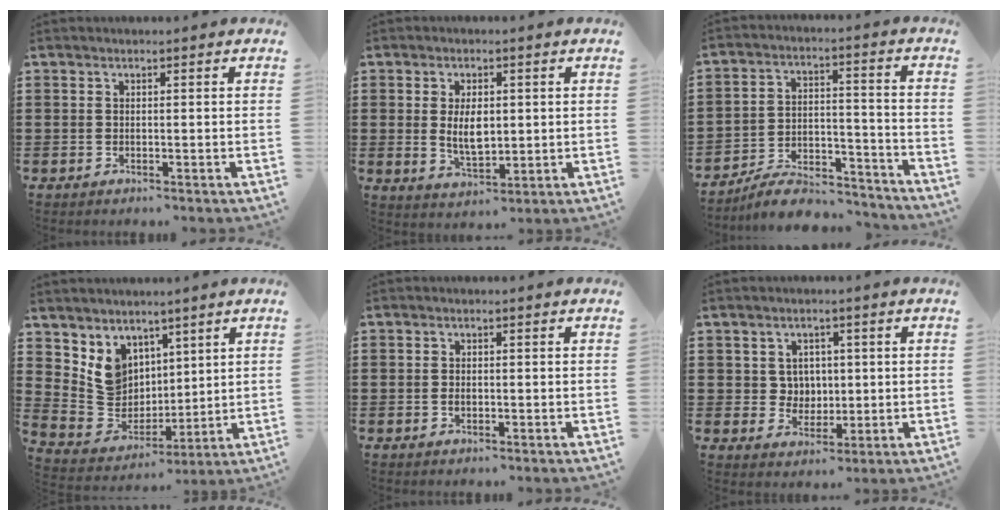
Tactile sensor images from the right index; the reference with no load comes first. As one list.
[{"total": 5.8, "force": [0.5, 2.9, 4.9], "torque": [-0.098, 0.001, 0.004]}, {"total": 8.0, "force": [-7.4, 1.9, 2.6], "torque": [-0.044, 0.020, -0.141]}, {"total": 7.7, "force": [4.0, 6.4, 1.4], "torque": [-0.068, -0.019, 0.084]}, {"total": 1.0, "force": [-0.1, 0.6, 0.8], "torque": [-0.017, 0.003, -0.004]}, {"total": 3.7, "force": [0.9, 3.5, 0.9], "torque": [-0.036, 0.013, 0.015]}]